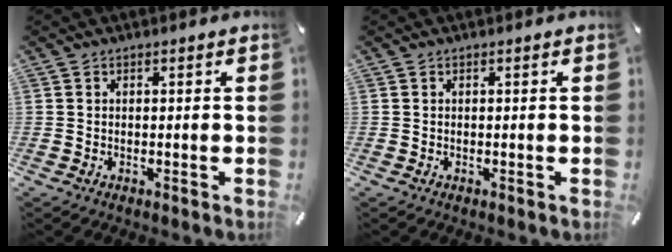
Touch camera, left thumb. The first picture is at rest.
{"total": 0.0}